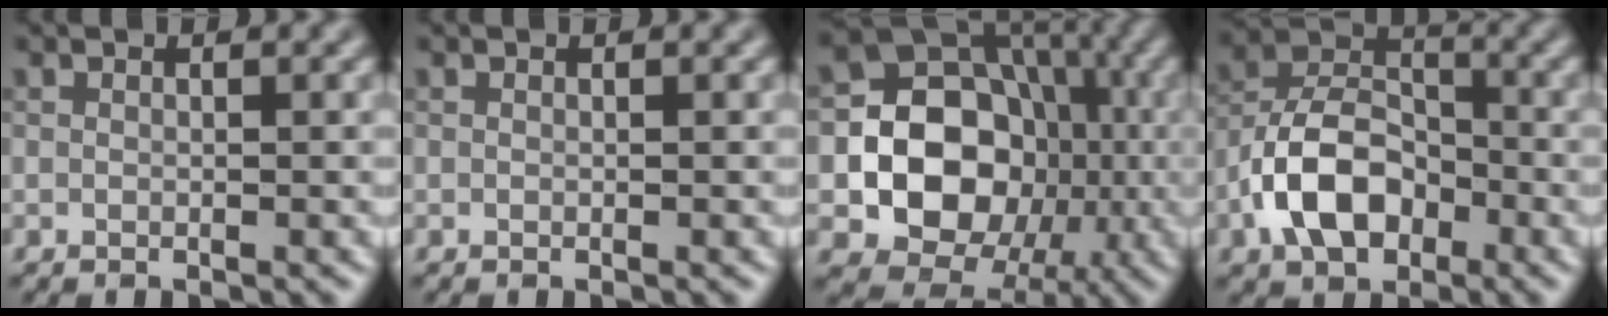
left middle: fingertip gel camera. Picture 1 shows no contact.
{"total": 0.0}
{"total": 12.4, "force": [-1.7, 10.5, 6.3], "torque": [-0.059, -0.006, -0.055]}
{"total": 7.0, "force": [-2.9, 4.5, 4.6], "torque": [-0.083, 0.007, -0.059]}